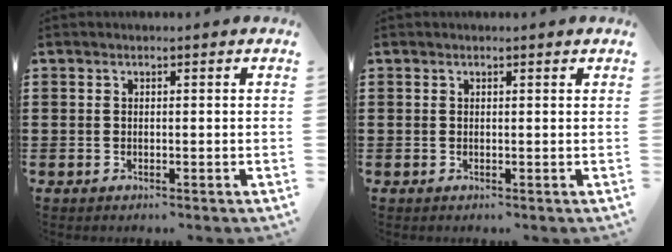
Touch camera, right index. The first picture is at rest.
{"total": 0.0}